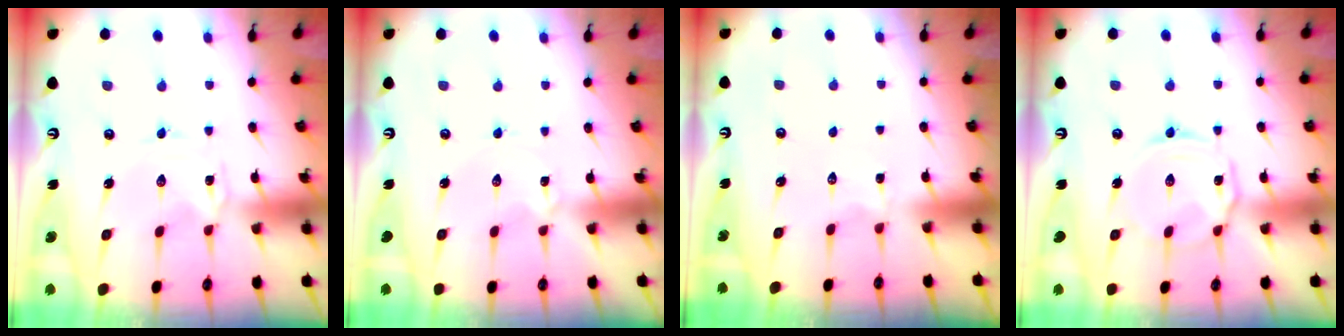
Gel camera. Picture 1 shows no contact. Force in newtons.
{"total": 1.0, "press": 1.0, "slide": 0.2}
{"total": 2.0, "press": 1.9, "slide": 0.8}
{"total": 6.1, "press": 6.1, "slide": 0.4}